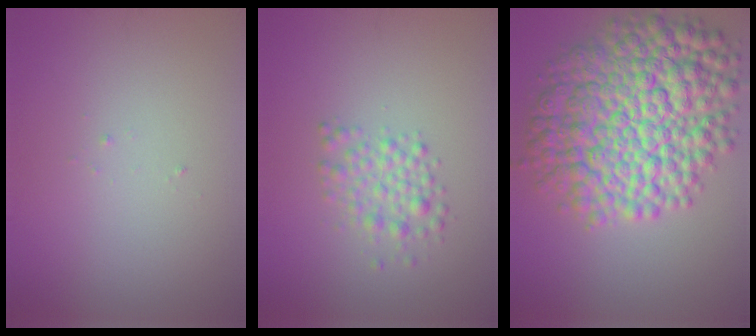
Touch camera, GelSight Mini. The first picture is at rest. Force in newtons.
{"total": 2.4, "press": 2.4, "slide": 0.1}
{"total": 12.6, "press": 12.6, "slide": 0.2}